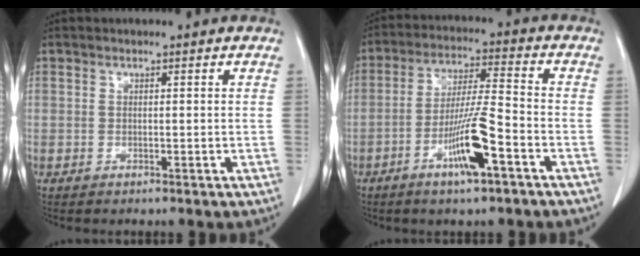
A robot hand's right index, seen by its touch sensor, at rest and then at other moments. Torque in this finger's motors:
{"motor_torque": [1.05, -0.75, 0.31, 0.08]}